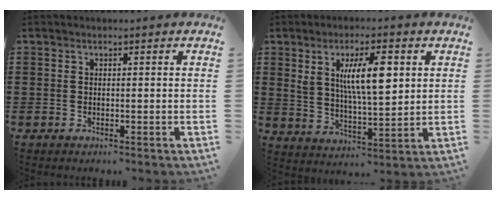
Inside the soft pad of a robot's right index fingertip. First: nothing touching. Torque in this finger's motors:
{"motor_torque": [0.94, -0.20, 0.73, 0.21]}